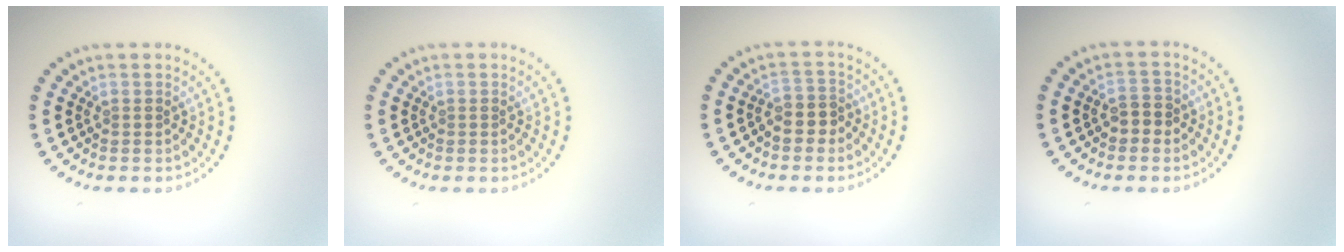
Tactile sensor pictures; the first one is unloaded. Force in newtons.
{"total": 0.0}
{"total": 2.4, "press": 2.2, "slide": 1.1}
{"total": 1.7, "press": 1.6, "slide": 0.6}